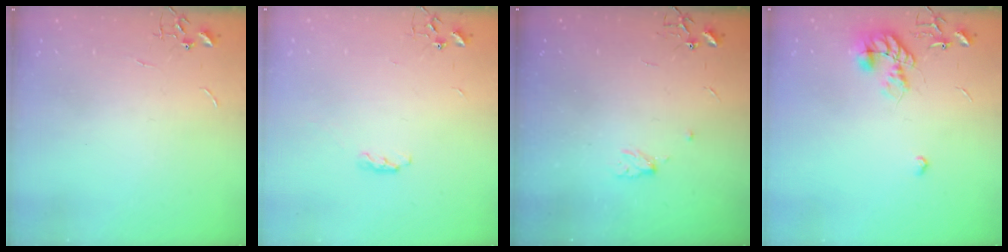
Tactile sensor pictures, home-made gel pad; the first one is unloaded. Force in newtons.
{"total": 3.9, "press": 3.9, "slide": 0.5}
{"total": 6.2, "press": 5.4, "slide": 3.0}
{"total": 10.6, "press": 10.5, "slide": 0.8}